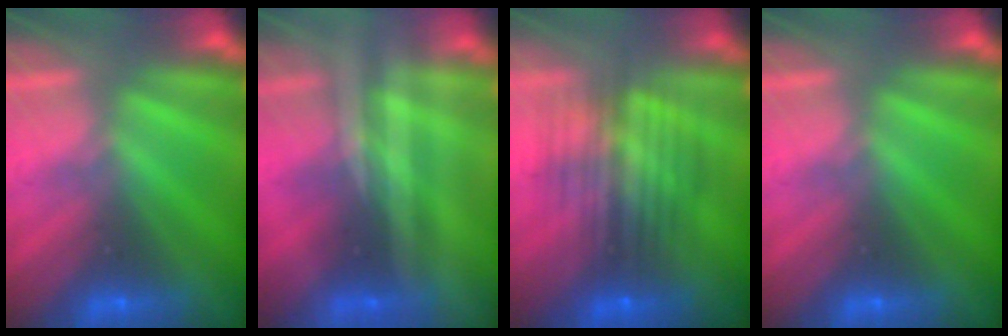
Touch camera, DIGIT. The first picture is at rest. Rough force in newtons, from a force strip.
{"total": 2.1}
{"total": 10.5}
{"total": 0.0}